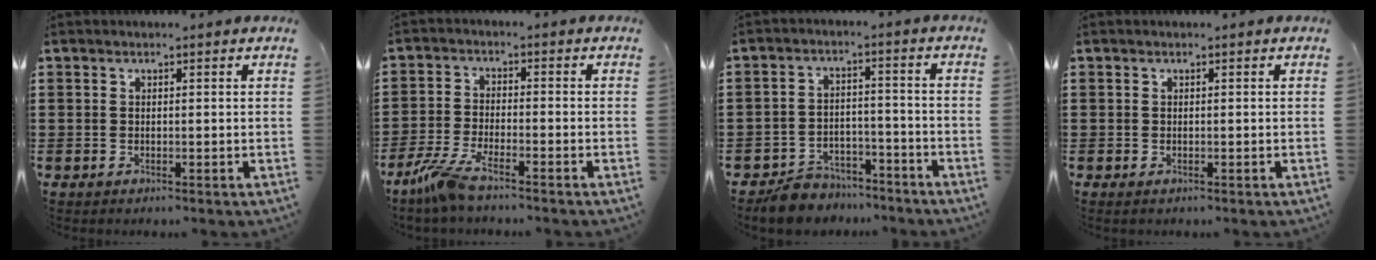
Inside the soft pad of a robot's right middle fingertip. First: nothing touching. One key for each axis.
{"total": 5.6, "fx": -4.2, "fy": 0.6, "fz": 3.5, "tx": -0.098, "ty": -0.018, "tz": -0.087}
{"total": 5.5, "fx": -5.3, "fy": 1.5, "fz": 0.3, "tx": -0.005, "ty": 0.021, "tz": -0.106}
{"total": 0.0}